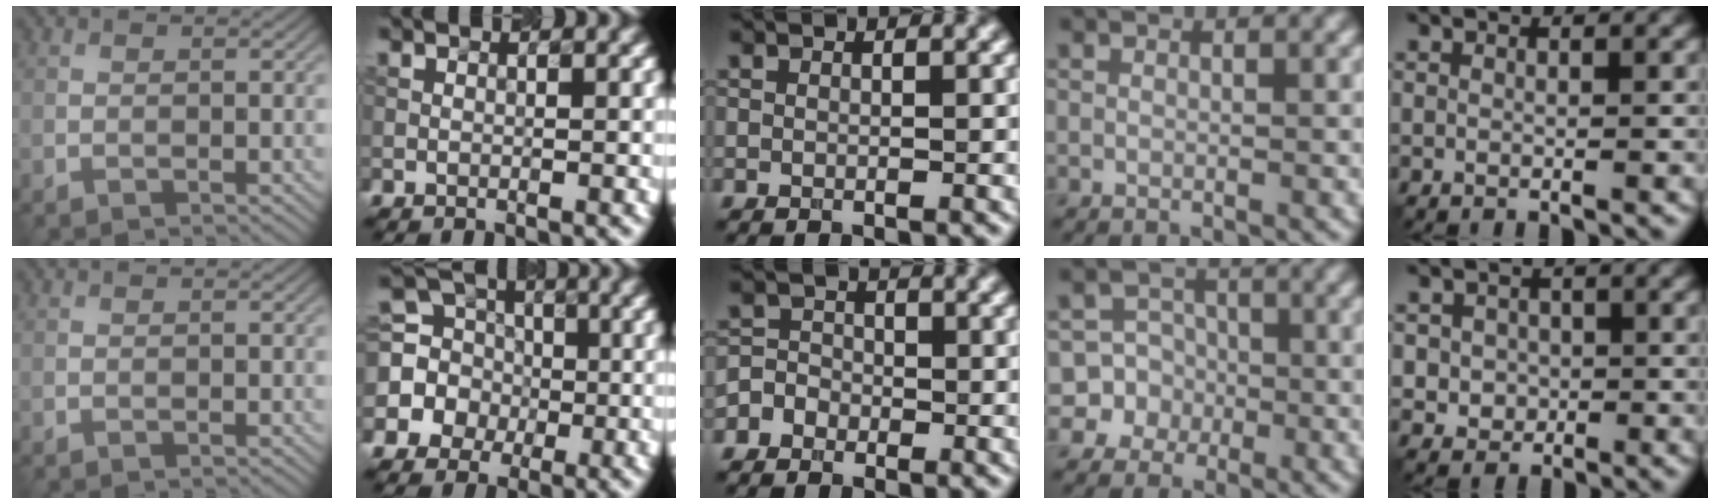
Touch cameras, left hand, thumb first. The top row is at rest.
{"index": {"total": 5.1, "force": [0.1, 4.8, 1.8], "torque": [-0.029, 0.013, -0.021]}, "middle": {"total": 2.2, "force": [-1.1, 1.9, 0.4], "torque": [0.011, 0.009, -0.029]}, "ring": {"total": 7.1, "force": [-1.6, 6.9, 0.5], "torque": [-0.004, 0.017, -0.054]}, "little": {"total": 2.2, "force": [-0.1, 2.1, 0.7], "torque": [-0.001, -0.004, -0.005]}}